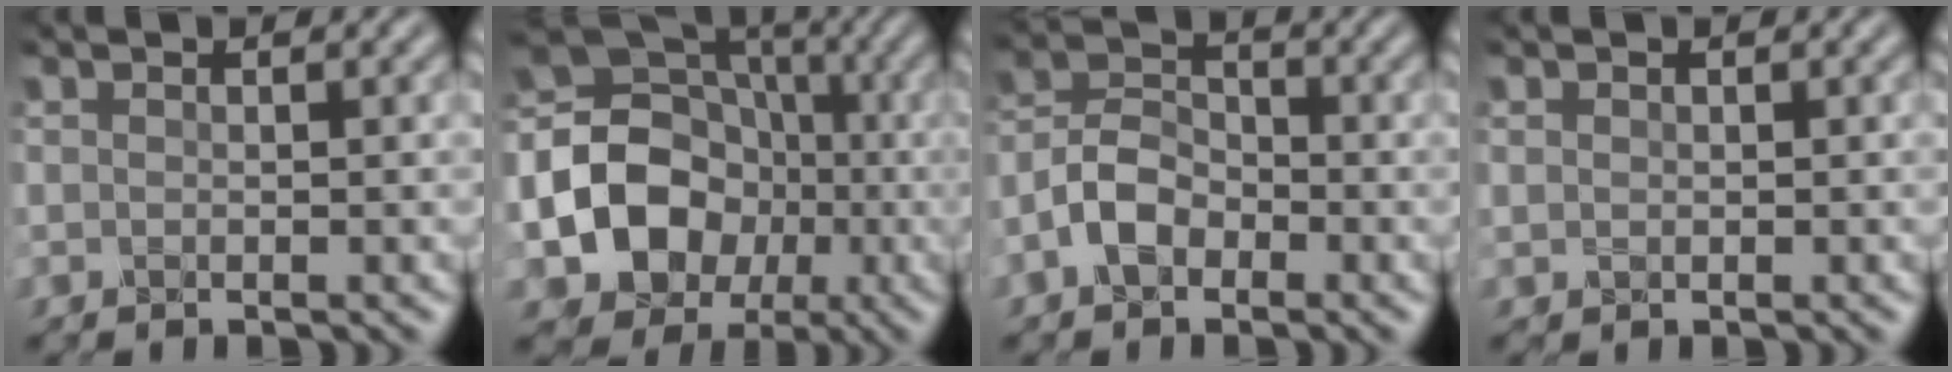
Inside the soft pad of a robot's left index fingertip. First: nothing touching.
{"total": 13.5, "force": [-2.2, 11.6, 6.5], "torque": [-0.130, -0.013, -0.050]}
{"total": 3.7, "force": [-1.9, 2.3, 2.2], "torque": [-0.047, 0.011, -0.044]}
{"total": 1.1, "force": [0.5, 0.9, 0.3], "torque": [0.004, 0.009, -0.001]}